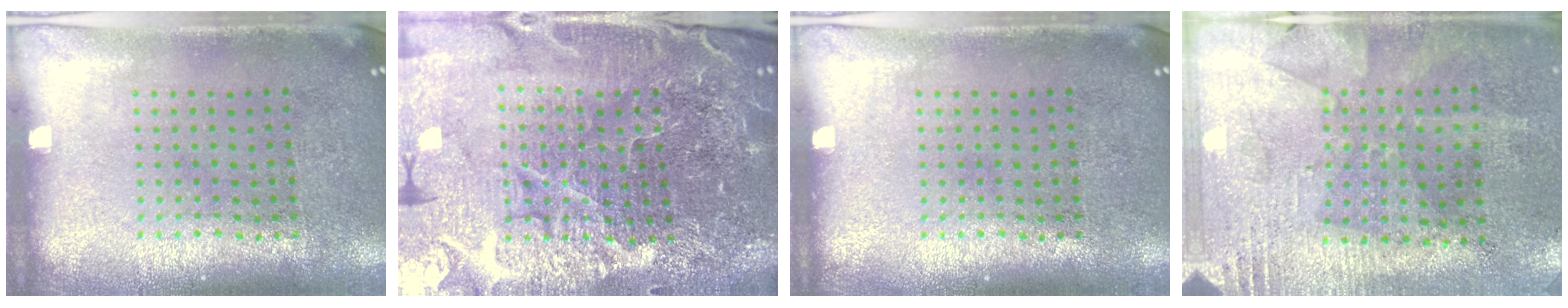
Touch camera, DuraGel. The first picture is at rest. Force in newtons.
{"total": 6.6, "press": 5.8, "slide": 3.2}
{"total": 0.0}
{"total": 2.7, "press": 2.2, "slide": 1.5}